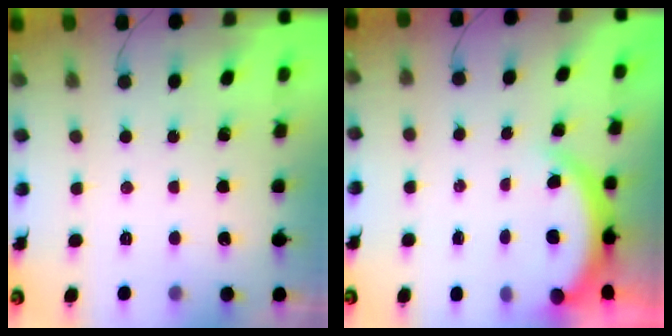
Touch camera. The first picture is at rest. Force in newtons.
{"total": 5.5, "press": 5.5, "slide": 0.4}